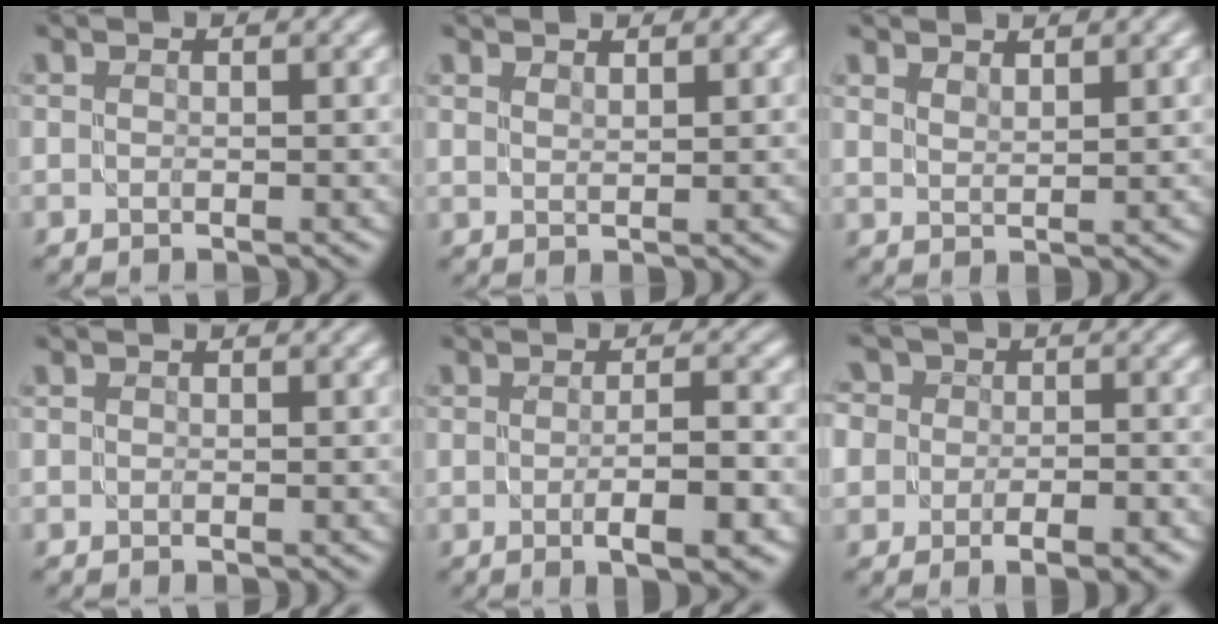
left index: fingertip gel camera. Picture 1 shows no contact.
{"total": 1.0, "force": [1.0, -0.1, 0.1], "torque": [-0.001, 0.000, 0.019]}
{"total": 1.6, "force": [1.6, 0.0, 0.2], "torque": [-0.005, 0.000, 0.031]}
{"total": 0.0}
{"total": 4.6, "force": [-1.3, 1.0, 4.3], "torque": [-0.063, -0.003, -0.013]}
{"total": 8.2, "force": [-2.0, 6.4, 4.7], "torque": [-0.042, 0.018, -0.061]}